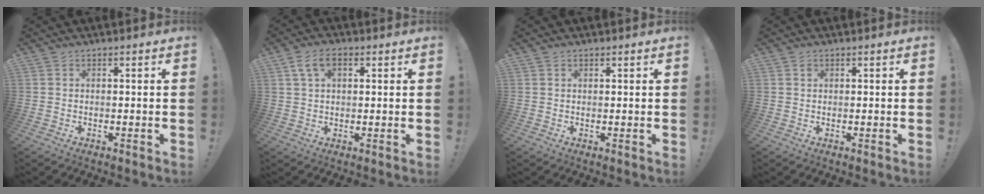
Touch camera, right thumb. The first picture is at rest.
{"total": 6.3, "force": [2.5, 3.5, 4.6], "torque": [-0.086, 0.007, 0.049]}
{"total": 0.6, "force": [0.5, 0.4, 0.1], "torque": [0.003, -0.002, 0.009]}
{"total": 0.7, "force": [0.2, 0.6, 0.1], "torque": [0.001, 0.000, 0.004]}